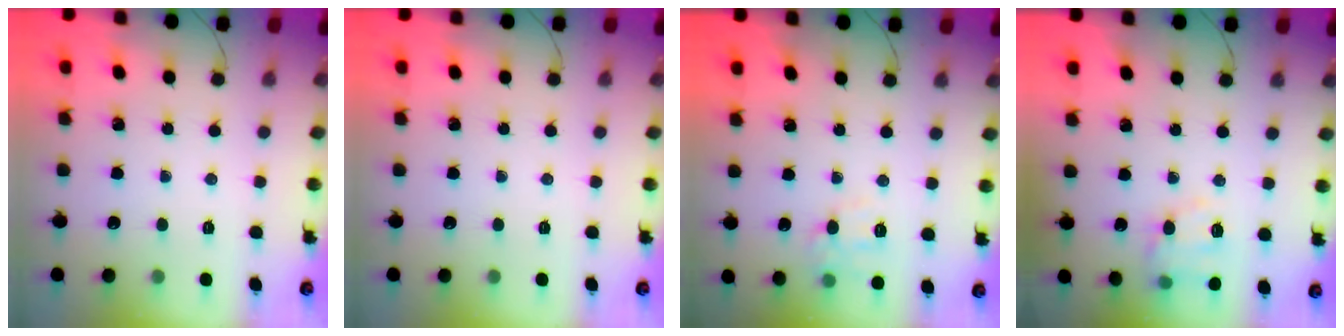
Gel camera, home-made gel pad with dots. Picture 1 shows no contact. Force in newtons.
{"total": 0.0}
{"total": 8.4, "press": 8.3, "slide": 1.2}
{"total": 12.0, "press": 11.9, "slide": 1.7}